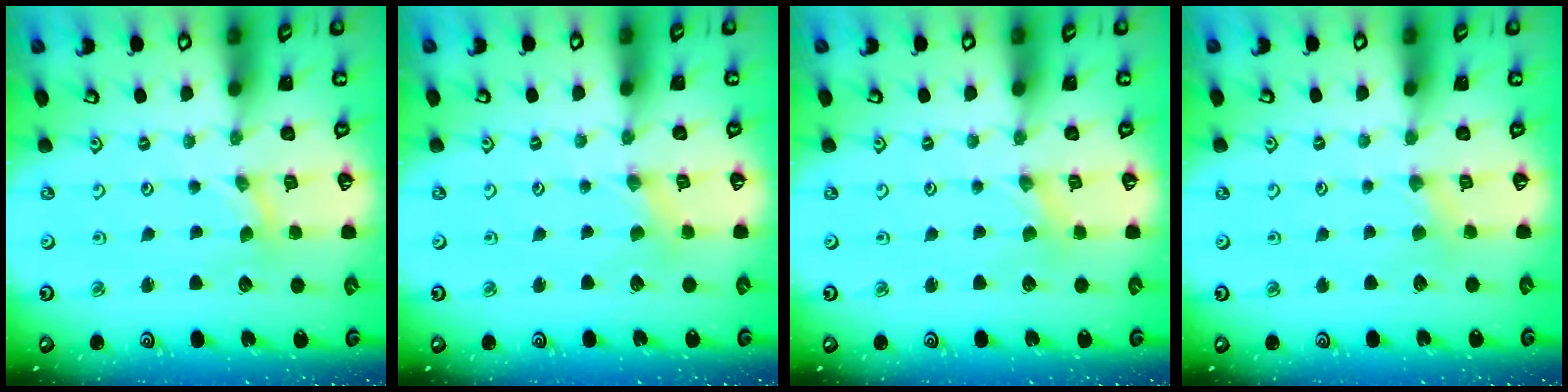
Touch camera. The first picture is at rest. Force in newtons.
{"total": 1.3, "press": 1.3, "slide": 0.2}
{"total": 0.0}
{"total": 1.6, "press": 1.6, "slide": 0.4}